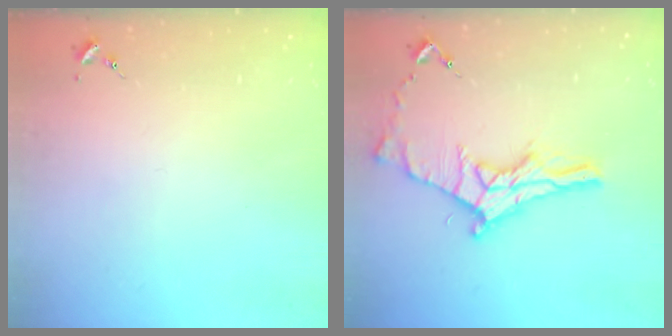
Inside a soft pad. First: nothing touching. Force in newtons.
{"total": 13.4, "press": 13.4, "slide": 0.6}